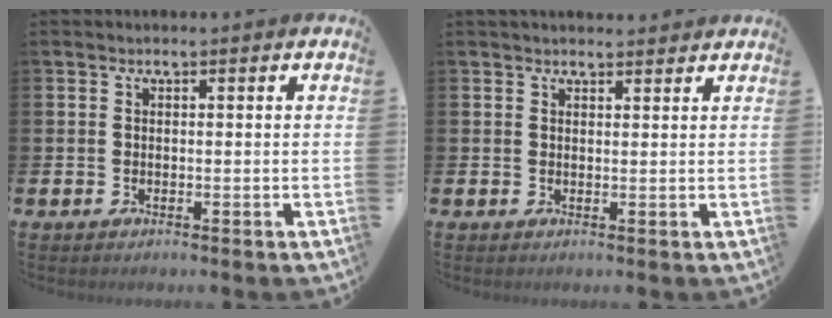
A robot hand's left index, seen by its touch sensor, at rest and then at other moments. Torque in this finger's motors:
{"motor_torque": [0.94, -1.19, 0.15, 0.04]}